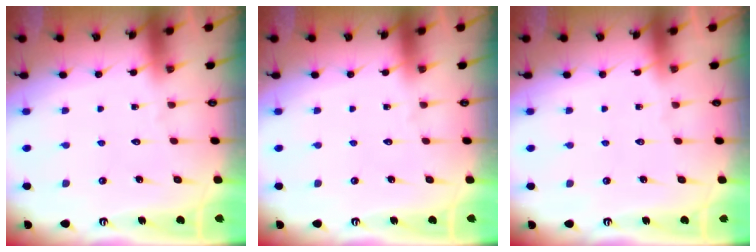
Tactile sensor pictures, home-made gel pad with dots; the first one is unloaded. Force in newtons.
{"total": 0.0}
{"total": 0.0}